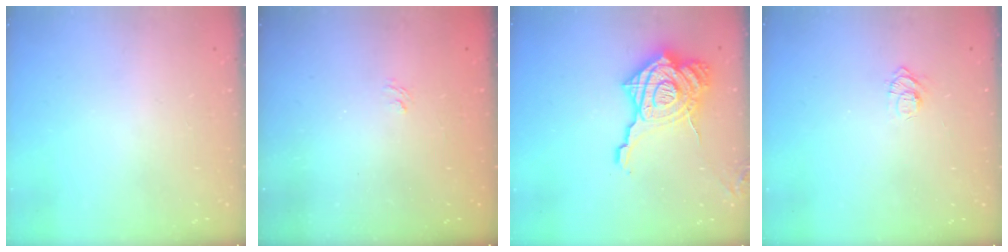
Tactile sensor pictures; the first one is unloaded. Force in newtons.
{"total": 1.1, "press": 0.1, "slide": 1.1}
{"total": 24.8, "press": 24.6, "slide": 3.2}
{"total": 4.5, "press": 4.5, "slide": 0.5}